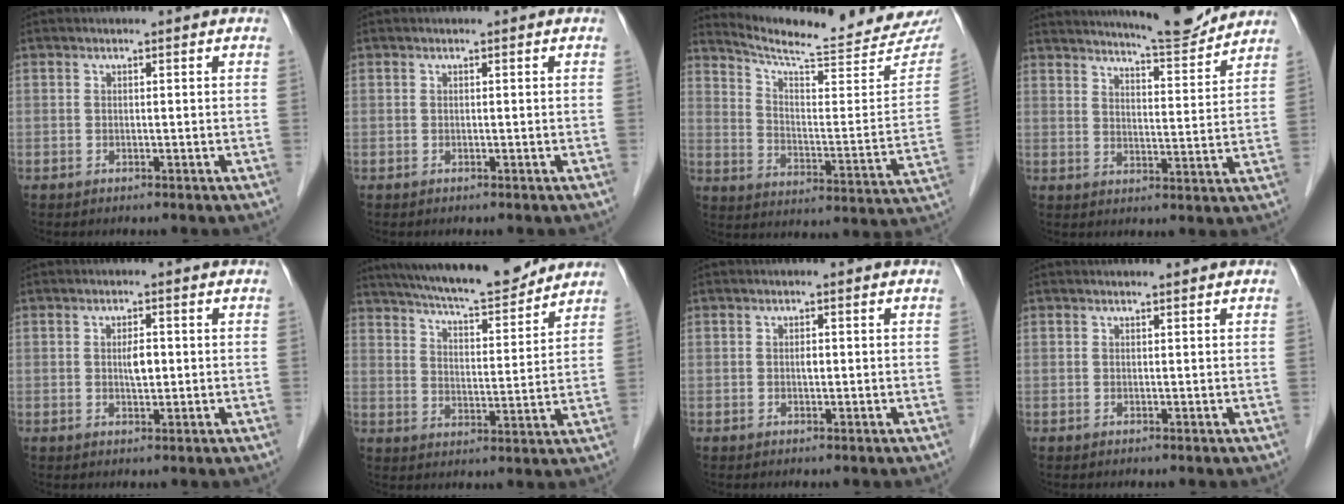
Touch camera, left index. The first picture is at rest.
{"total": 0.0}
{"total": 21.2, "force": [20.4, 1.4, 5.7], "torque": [-0.092, -0.090, 0.266]}
{"total": 10.5, "force": [10.0, 0.3, 3.4], "torque": [-0.053, -0.013, 0.136]}
{"total": 2.2, "force": [-0.3, 0.8, 2.1], "torque": [-0.036, -0.005, -0.004]}
{"total": 15.4, "force": [13.8, 1.7, 6.5], "torque": [-0.108, -0.002, 0.209]}
{"total": 0.8, "force": [-0.4, 0.3, 0.6], "torque": [-0.011, -0.005, -0.008]}
{"total": 0.6, "force": [0.5, -0.1, 0.3], "torque": [-0.006, 0.001, 0.008]}